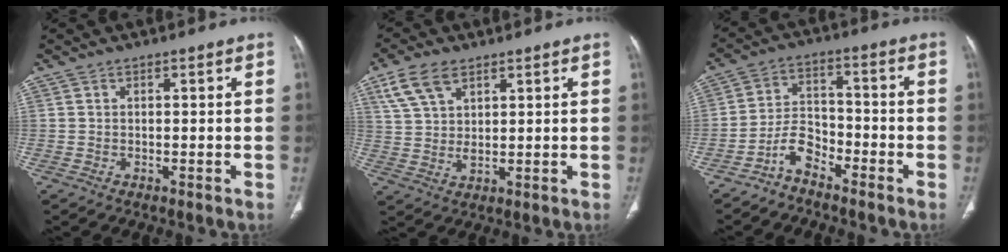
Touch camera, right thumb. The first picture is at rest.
{"total": 8.2, "force": [4.6, 4.4, 5.2], "torque": [-0.101, -0.009, 0.095]}
{"total": 6.0, "force": [-4.6, 2.8, 2.6], "torque": [-0.045, 0.046, -0.097]}